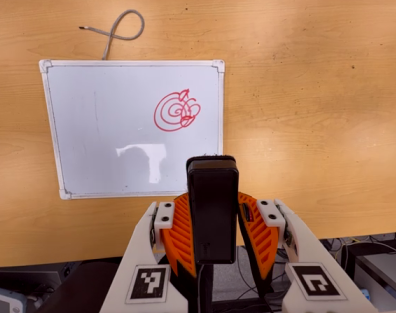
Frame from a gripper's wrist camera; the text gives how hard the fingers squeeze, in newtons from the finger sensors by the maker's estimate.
{"total": 6.9, "left": 5.6, "right": 8.3}